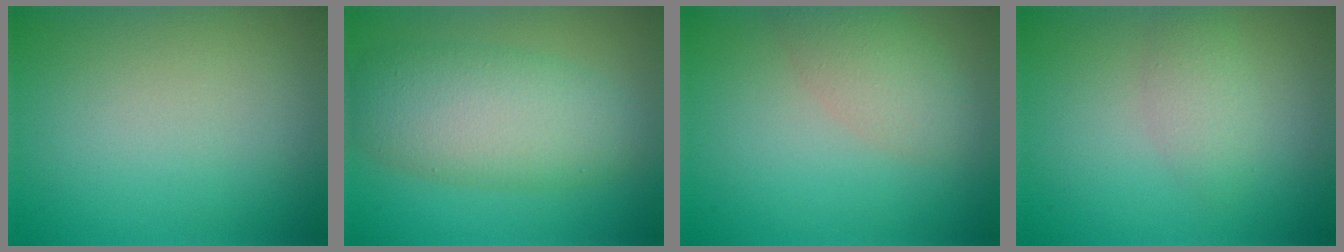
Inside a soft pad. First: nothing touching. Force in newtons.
{"total": 6.9, "press": 6.9, "slide": 0.4}
{"total": 2.8, "press": 2.8, "slide": 0.1}
{"total": 2.0, "press": 2.0, "slide": 0.1}